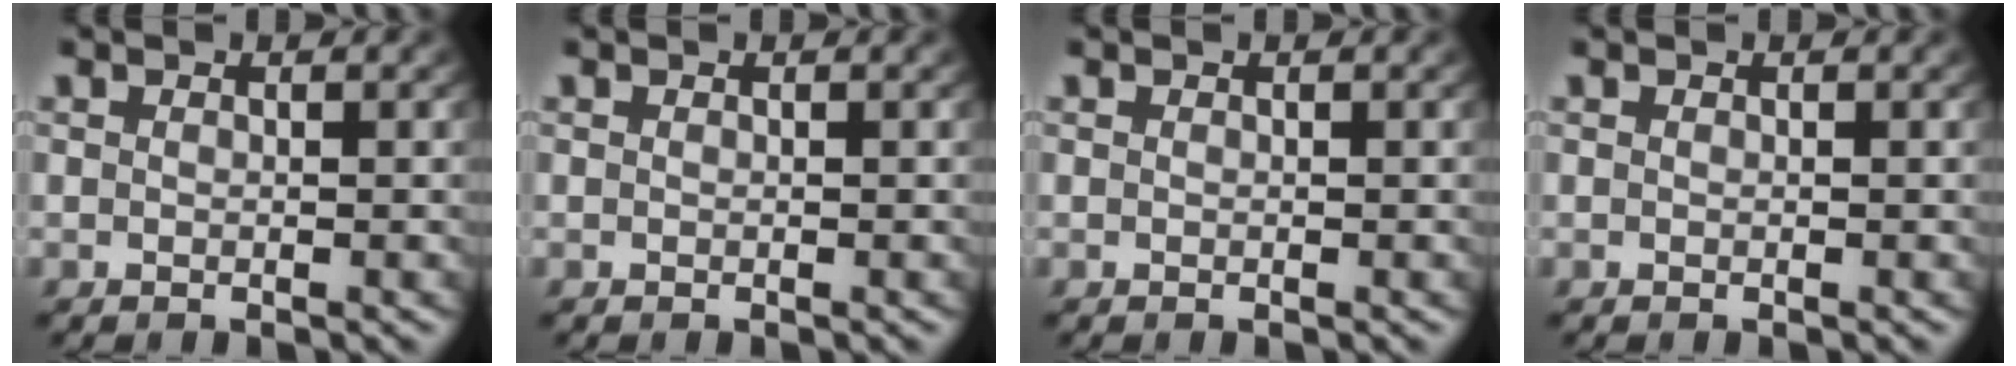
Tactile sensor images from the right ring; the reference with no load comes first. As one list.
[{"total": 0.0}, {"total": 0.0}, {"total": 0.0}]